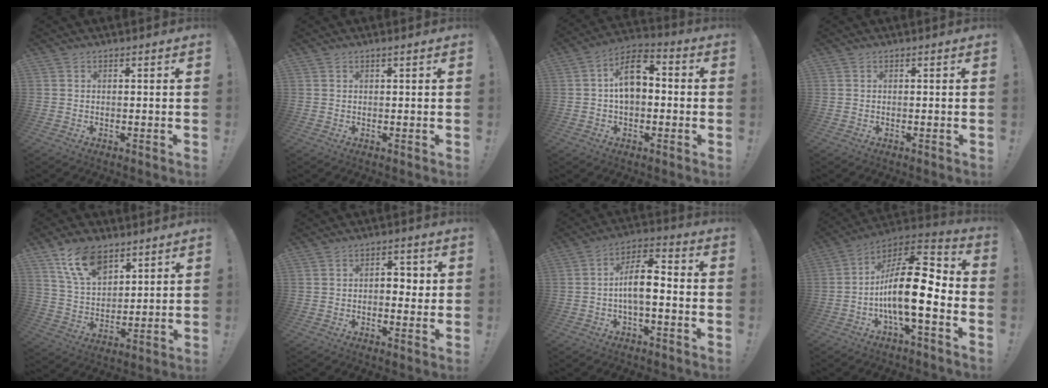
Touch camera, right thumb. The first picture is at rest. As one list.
[{"total": 0.5, "force": [0.3, -0.1, 0.4], "torque": [-0.017, 0.004, 0.007]}, {"total": 10.9, "force": [0.2, 6.9, 8.4], "torque": [-0.120, 0.017, 0.006]}, {"total": 0.0}, {"total": 13.2, "force": [8.7, 6.9, 7.0], "torque": [-0.129, -0.036, 0.166]}, {"total": 4.4, "force": [0.2, 3.2, 3.0], "torque": [-0.035, 0.005, -0.003]}, {"total": 9.8, "force": [-1.6, 4.1, 8.7], "torque": [-0.157, 0.012, -0.030]}, {"total": 19.9, "force": [-3.7, 7.0, 18.3], "torque": [-0.322, 0.018, -0.060]}]